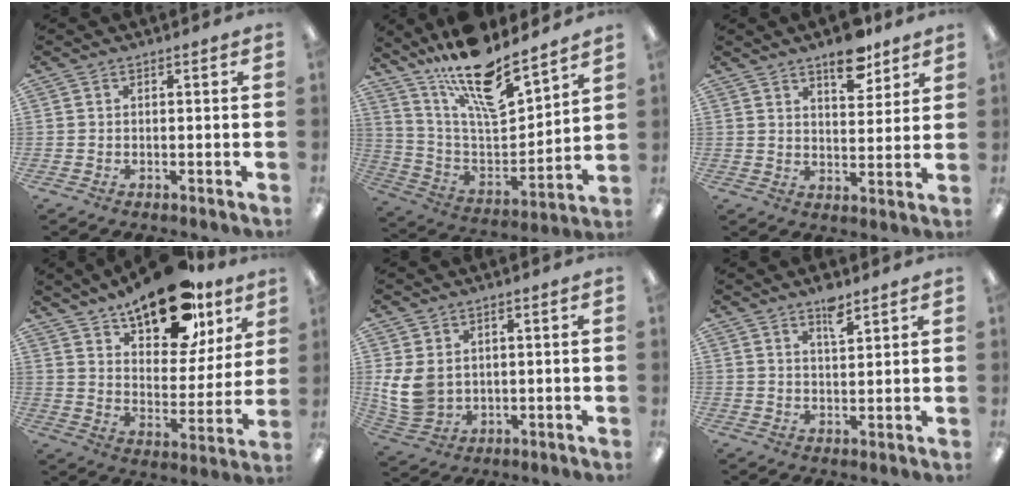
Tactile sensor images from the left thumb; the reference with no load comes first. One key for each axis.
{"total": 18.0, "fx": 14.3, "fy": 5.0, "fz": 9.8, "tx": -0.181, "ty": -0.103, "tz": 0.248}
{"total": 8.8, "fx": 6.6, "fy": 3.6, "fz": 4.6, "tx": -0.051, "ty": -0.041, "tz": 0.109}
{"total": 21.7, "fx": 15.8, "fy": 9.3, "fz": 11.7, "tx": -0.177, "ty": -0.090, "tz": 0.267}
{"total": 8.5, "fx": 1.6, "fy": 6.6, "fz": 5.0, "tx": -0.120, "ty": -0.001, "tz": 0.034}
{"total": 5.1, "fx": 3.7, "fy": 1.6, "fz": 3.1, "tx": -0.044, "ty": -0.017, "tz": 0.062}